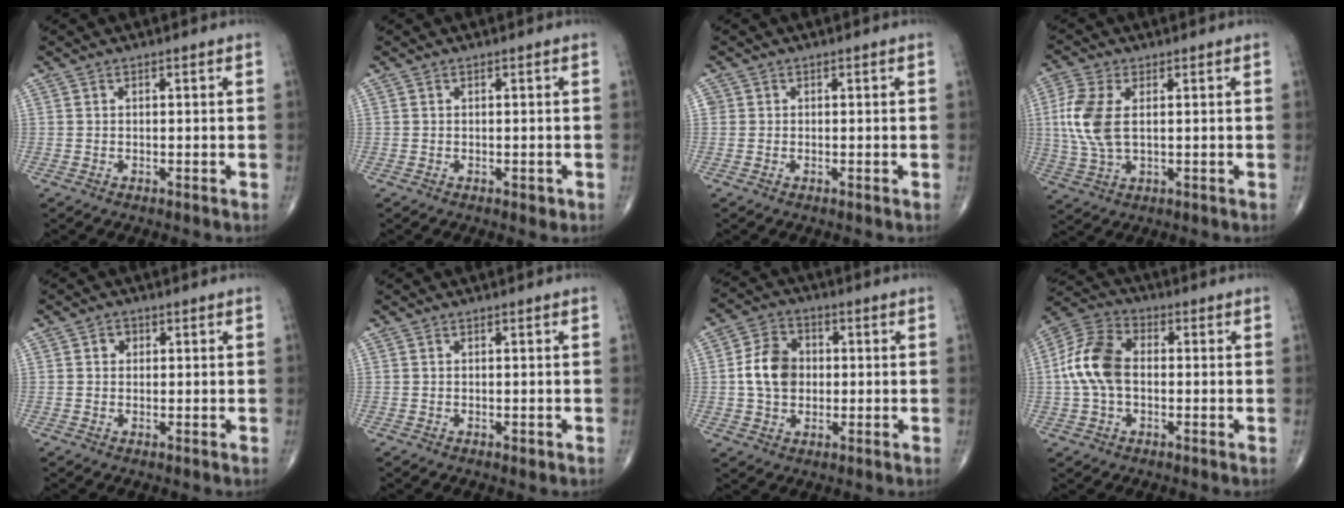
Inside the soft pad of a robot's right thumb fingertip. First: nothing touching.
{"total": 1.0, "force": [-0.4, 0.6, 0.8], "torque": [-0.003, -0.001, -0.004]}
{"total": 0.7, "force": [0.1, 0.7, 0.1], "torque": [0.005, 0.003, 0.002]}
{"total": 9.2, "force": [1.3, 4.9, 7.8], "torque": [-0.195, 0.000, 0.030]}
{"total": 1.8, "force": [0.4, 1.6, 0.7], "torque": [0.000, 0.002, 0.003]}
{"total": 0.6, "force": [-0.2, 0.3, 0.4], "torque": [-0.002, 0.000, -0.002]}
{"total": 9.1, "force": [0.1, 7.0, 5.8], "torque": [-0.086, 0.013, -0.004]}
{"total": 11.5, "force": [-0.1, 7.4, 8.9], "torque": [-0.184, 0.029, -0.011]}